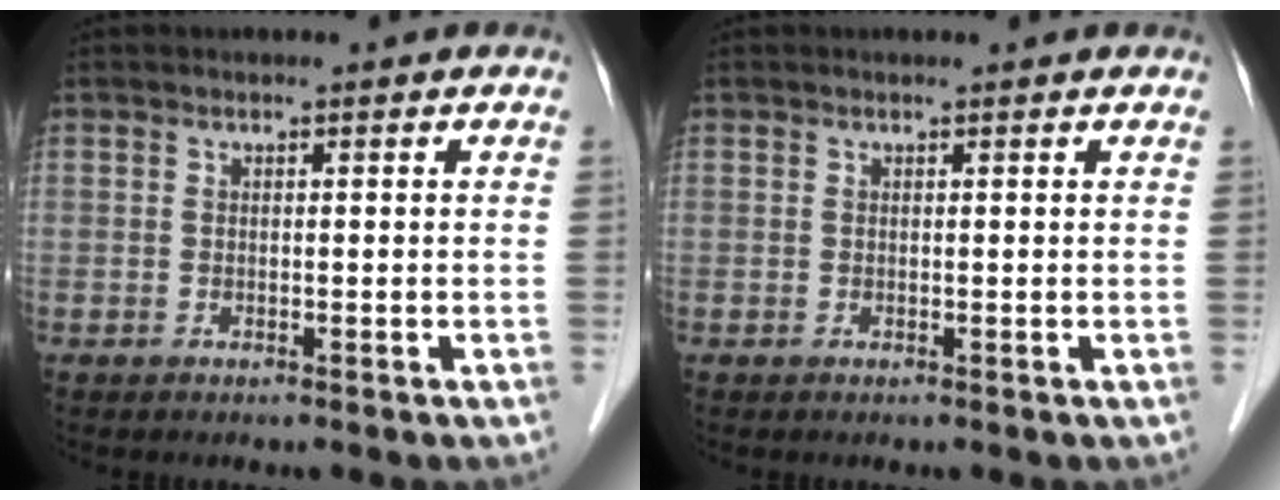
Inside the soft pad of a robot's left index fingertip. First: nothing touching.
{"total": 1.3, "force": [1.3, 0.1, 0.2], "torque": [-0.013, 0.007, 0.013]}